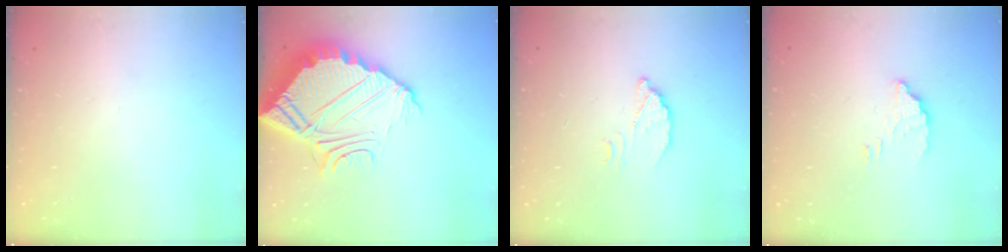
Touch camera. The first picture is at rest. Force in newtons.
{"total": 12.9, "press": 12.9, "slide": 0.9}
{"total": 3.8, "press": 3.8, "slide": 0.3}
{"total": 3.5, "press": 3.5, "slide": 0.3}